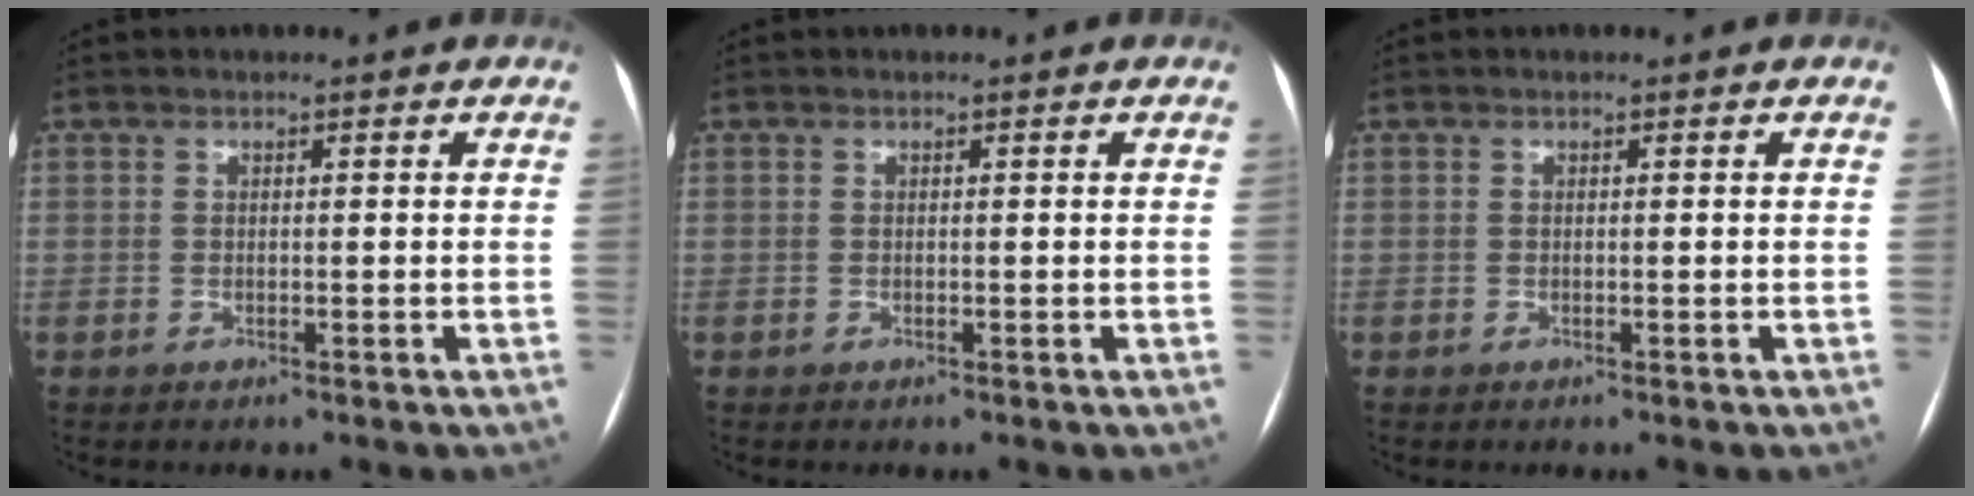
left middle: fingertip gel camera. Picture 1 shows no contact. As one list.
[{"total": 0.0}, {"total": 0.0}]